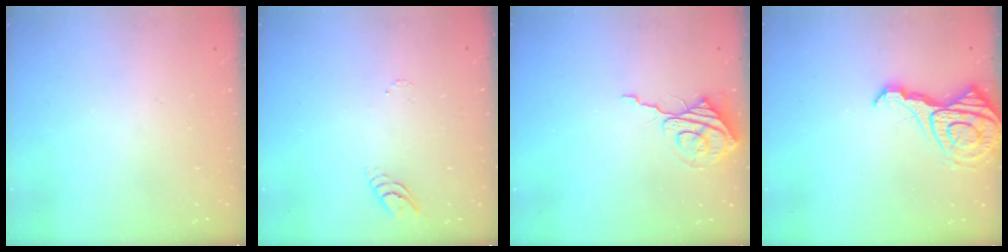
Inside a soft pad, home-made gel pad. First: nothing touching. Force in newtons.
{"total": 3.6, "press": 3.6, "slide": 0.3}
{"total": 9.1, "press": 9.0, "slide": 1.0}
{"total": 12.8, "press": 12.8, "slide": 1.0}